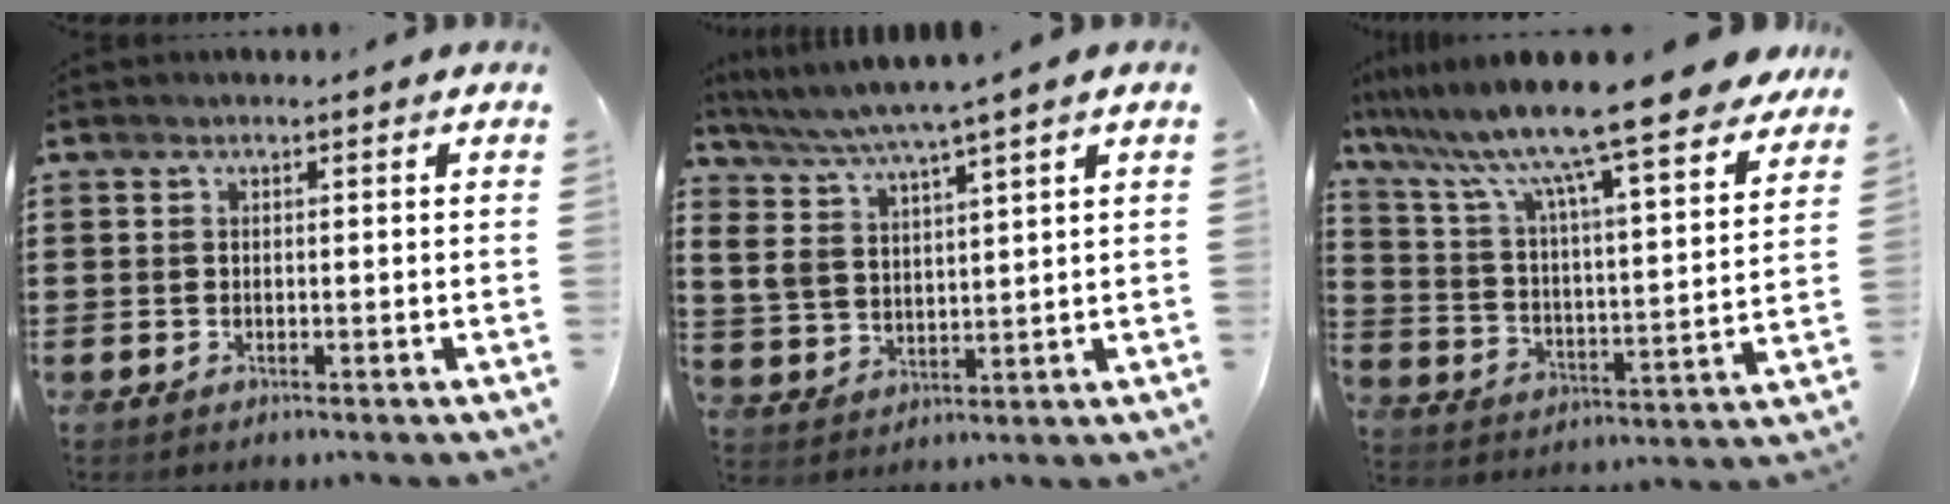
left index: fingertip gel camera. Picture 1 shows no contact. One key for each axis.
{"total": 5.8, "fx": 4.6, "fy": 0.4, "fz": 3.6, "tx": -0.086, "ty": -0.026, "tz": 0.077}
{"total": 13.1, "fx": 11.1, "fy": 0.0, "fz": 7.1, "tx": -0.167, "ty": -0.074, "tz": 0.182}